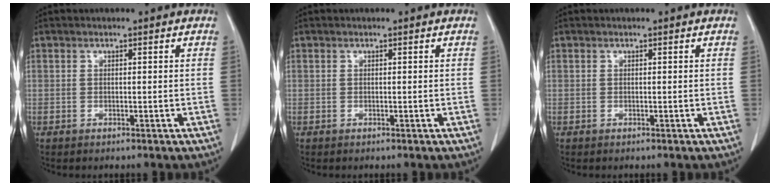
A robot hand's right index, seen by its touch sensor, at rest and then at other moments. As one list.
[{"total": 0.0}, {"total": 0.0}]